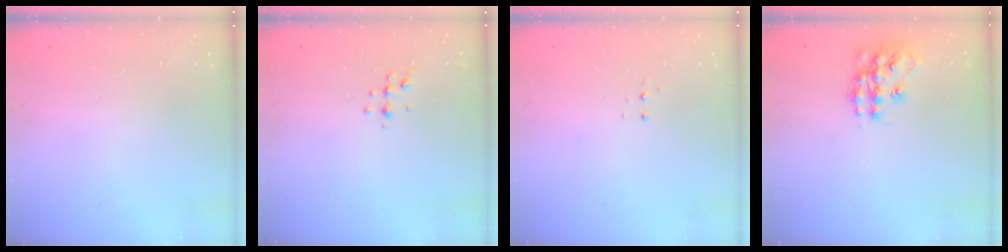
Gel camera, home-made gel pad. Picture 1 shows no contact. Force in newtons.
{"total": 4.6, "press": 4.5, "slide": 1.0}
{"total": 3.3, "press": 3.2, "slide": 0.6}
{"total": 13.3, "press": 13.3, "slide": 0.7}